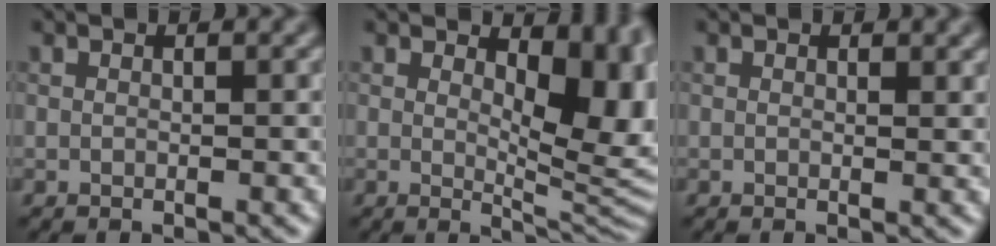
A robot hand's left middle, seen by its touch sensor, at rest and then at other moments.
{"total": 7.8, "force": [2.2, 3.8, 6.5], "torque": [-0.087, -0.015, 0.035]}
{"total": 0.6, "force": [0.4, 0.3, 0.4], "torque": [-0.004, -0.003, 0.006]}